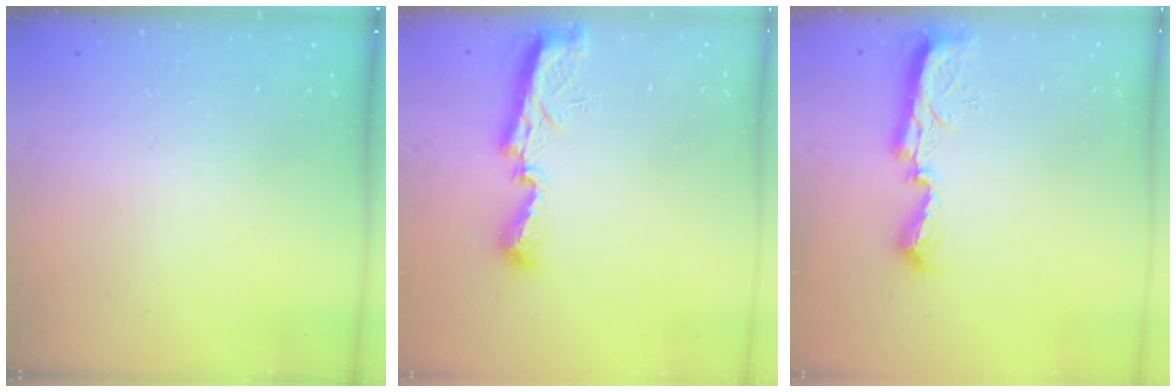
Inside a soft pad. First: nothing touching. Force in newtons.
{"total": 7.8, "press": 7.8, "slide": 0.6}
{"total": 8.5, "press": 8.5, "slide": 0.4}